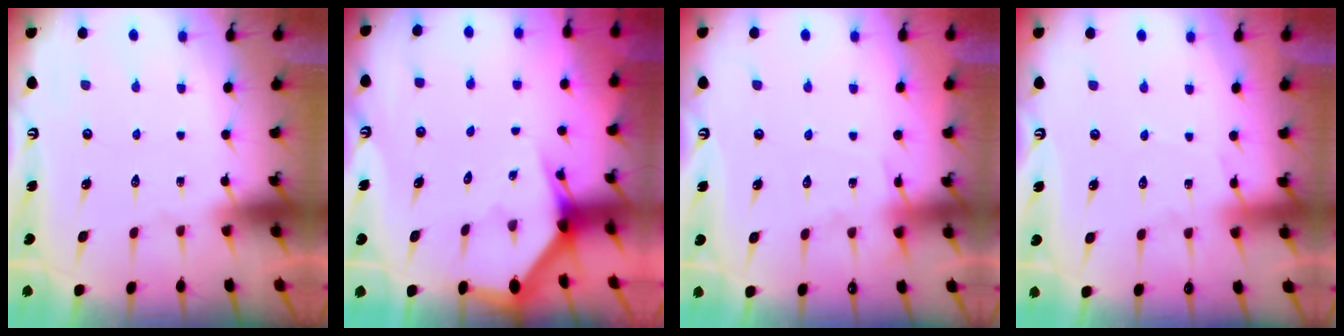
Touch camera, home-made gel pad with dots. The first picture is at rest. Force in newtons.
{"total": 2.9, "press": 2.9, "slide": 0.0}
{"total": 4.3, "press": 4.2, "slide": 0.5}
{"total": 3.5, "press": 3.4, "slide": 0.5}